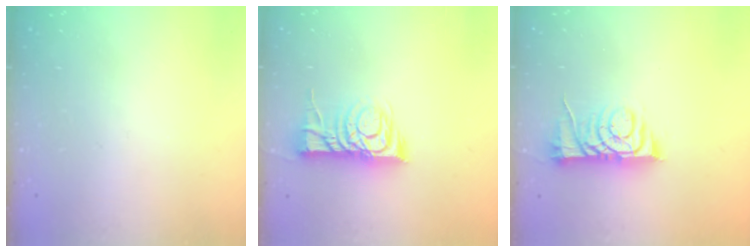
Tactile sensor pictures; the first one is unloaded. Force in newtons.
{"total": 10.8, "press": 10.8, "slide": 0.8}
{"total": 8.2, "press": 8.2, "slide": 0.2}